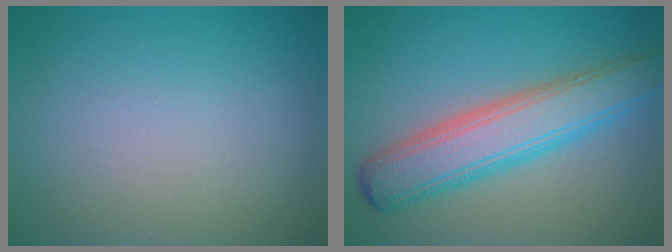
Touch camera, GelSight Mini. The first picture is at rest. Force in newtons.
{"total": 6.5, "press": 6.5, "slide": 0.2}